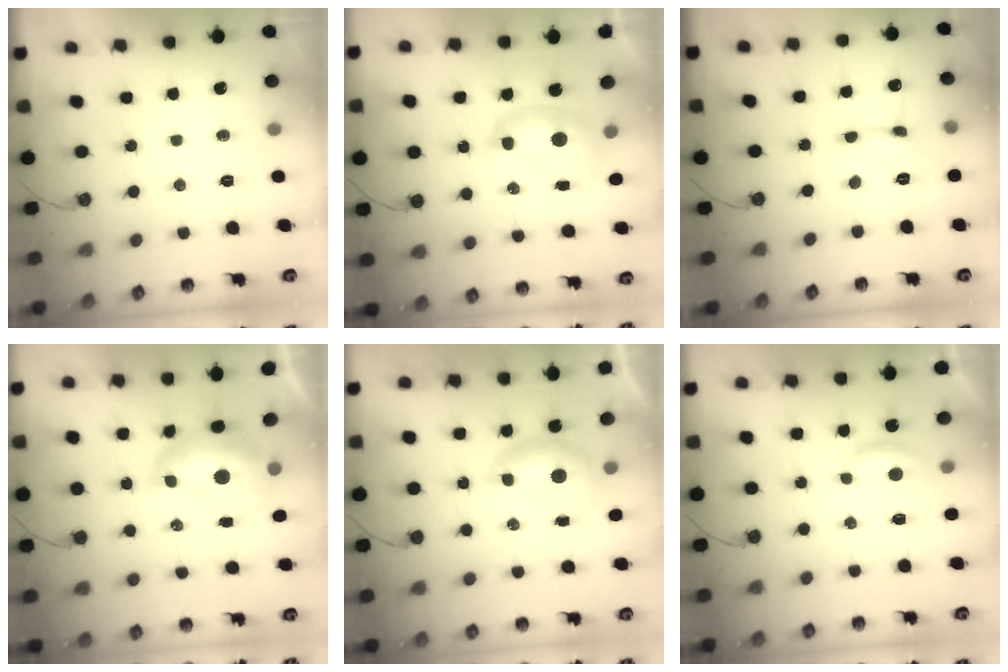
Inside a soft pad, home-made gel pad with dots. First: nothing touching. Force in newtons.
{"total": 1.9, "press": 1.9, "slide": 0.0}
{"total": 0.5, "press": 0.5, "slide": 0.2}
{"total": 2.8, "press": 2.7, "slide": 0.7}
{"total": 0.0}
{"total": 2.0, "press": 2.0, "slide": 0.4}